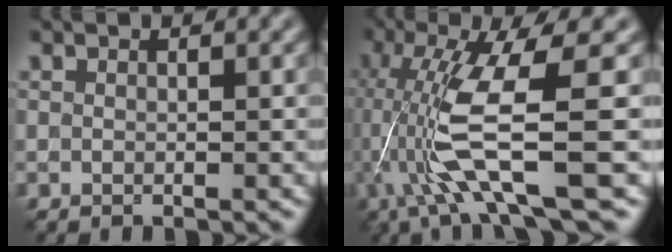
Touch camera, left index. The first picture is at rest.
{"total": 8.8, "force": [-1.7, 1.4, 8.5], "torque": [-0.173, -0.005, -0.028]}